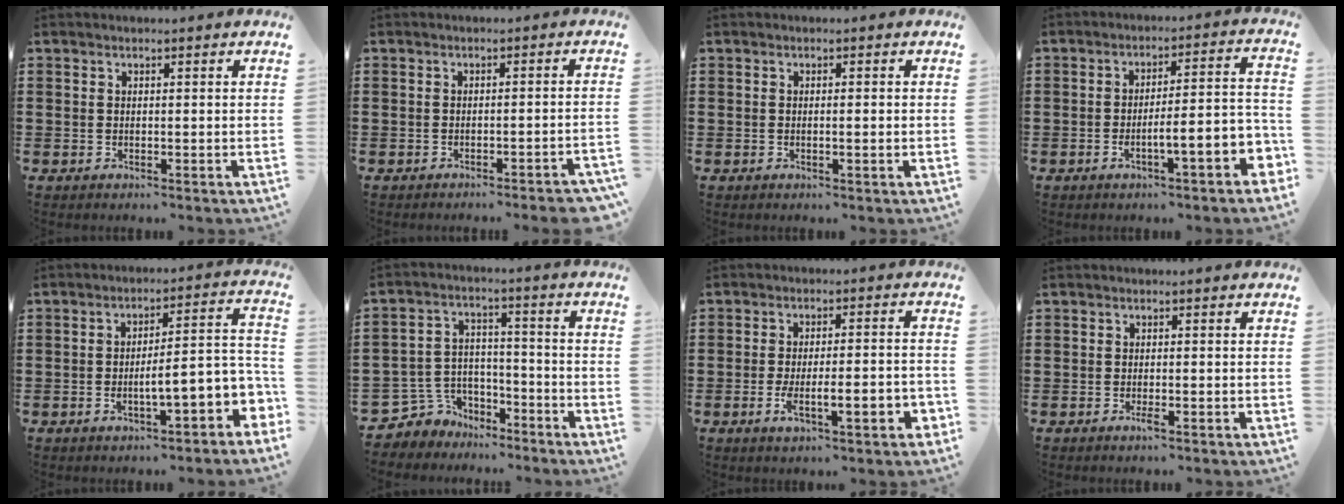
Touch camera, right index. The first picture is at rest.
{"total": 2.3, "force": [-2.0, -0.2, 1.1], "torque": [-0.019, -0.003, -0.040]}
{"total": 0.7, "force": [-0.1, -0.1, 0.7], "torque": [-0.013, -0.004, -0.001]}
{"total": 6.5, "force": [-3.1, 0.8, 5.7], "torque": [-0.088, -0.014, -0.060]}
{"total": 7.0, "force": [-2.3, 1.7, 6.4], "torque": [-0.097, -0.017, -0.047]}
{"total": 5.6, "force": [-4.3, 3.6, 0.5], "torque": [-0.041, 0.007, -0.087]}
{"total": 6.6, "force": [-2.6, 1.6, 5.9], "torque": [-0.096, -0.007, -0.049]}
{"total": 1.1, "force": [-0.5, 0.1, 0.9], "torque": [-0.019, -0.005, -0.008]}